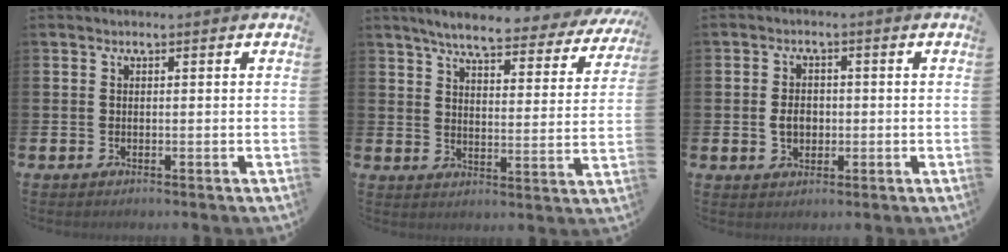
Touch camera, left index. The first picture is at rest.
{"total": 6.5, "force": [5.8, 0.7, 2.7], "torque": [-0.065, -0.039, 0.094]}
{"total": 3.1, "force": [-0.3, 2.4, 2.0], "torque": [-0.023, 0.001, -0.012]}